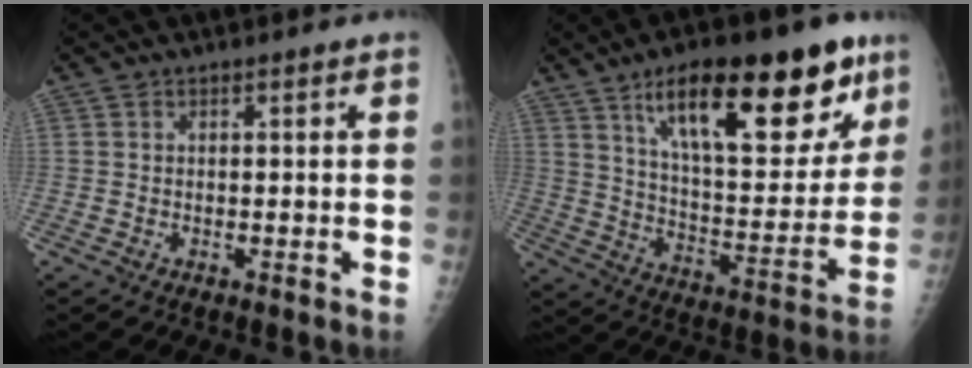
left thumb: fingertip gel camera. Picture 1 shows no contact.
{"total": 26.6, "force": [15.0, 10.0, 19.5], "torque": [-0.245, -0.039, 0.238]}